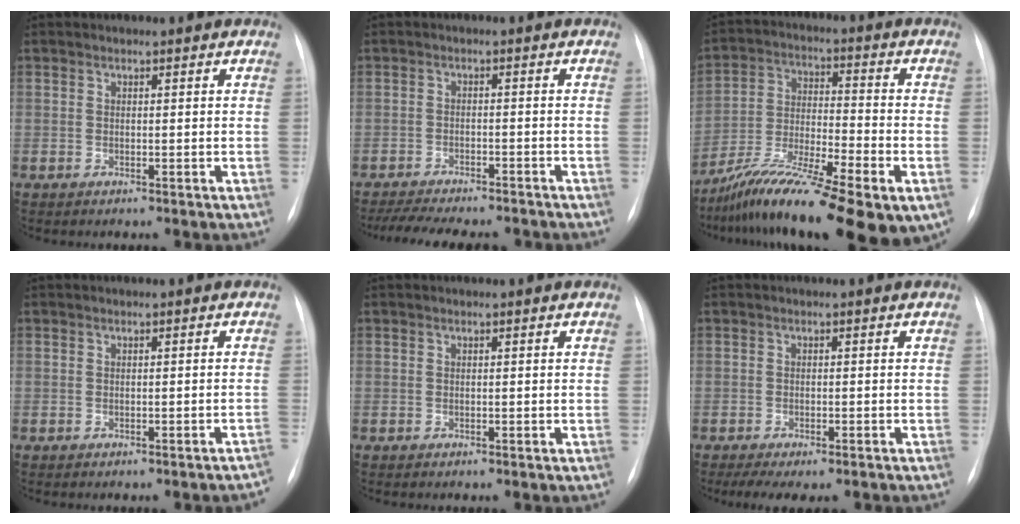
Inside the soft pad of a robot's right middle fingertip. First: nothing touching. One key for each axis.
{"total": 13.2, "fx": -11.7, "fy": 2.9, "fz": 5.4, "tx": -0.098, "ty": -0.006, "tz": -0.157}
{"total": 18.8, "fx": -12.8, "fy": 3.5, "fz": 13.4, "tx": -0.219, "ty": -0.010, "tz": -0.217}
{"total": 1.6, "fx": -1.4, "fy": -0.1, "fz": 0.8, "tx": -0.008, "ty": 0.009, "tz": -0.015}
{"total": 0.0}
{"total": 6.3, "fx": -4.6, "fy": 2.3, "fz": 3.6, "tx": -0.051, "ty": -0.009, "tz": -0.065}